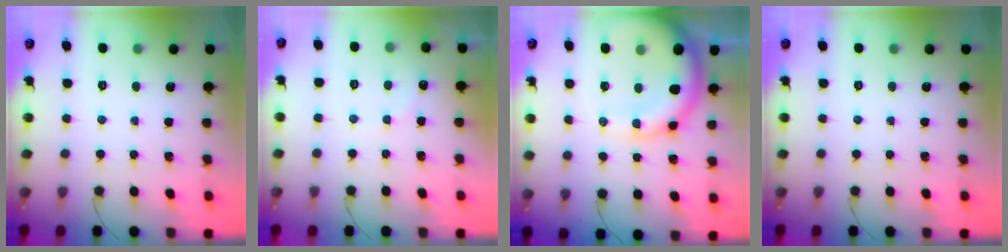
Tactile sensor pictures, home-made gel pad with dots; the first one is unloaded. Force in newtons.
{"total": 6.3, "press": 6.2, "slide": 1.1}
{"total": 15.8, "press": 15.5, "slide": 3.0}
{"total": 0.0}